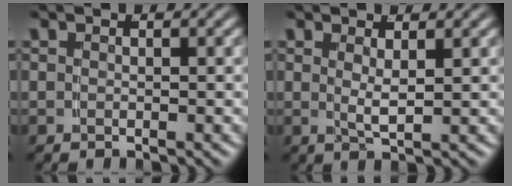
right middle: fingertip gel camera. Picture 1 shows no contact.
{"total": 2.0, "force": [0.7, -0.5, 1.8], "torque": [-0.032, -0.009, 0.020]}